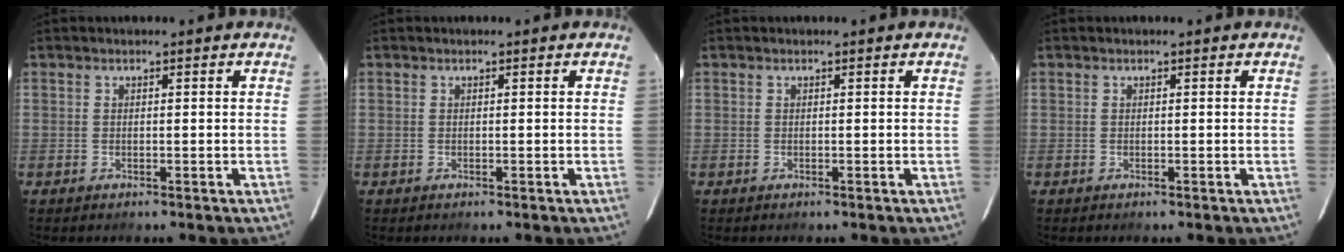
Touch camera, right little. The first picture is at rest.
{"total": 0.0}
{"total": 0.0}
{"total": 0.0}